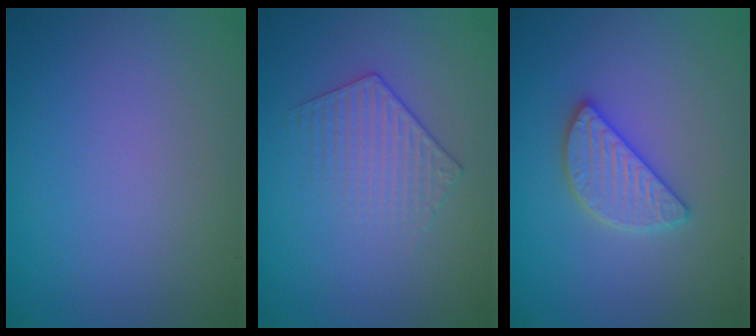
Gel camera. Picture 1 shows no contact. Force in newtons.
{"total": 1.9, "press": 1.4, "slide": 1.3}
{"total": 3.0, "press": 3.0, "slide": 0.2}